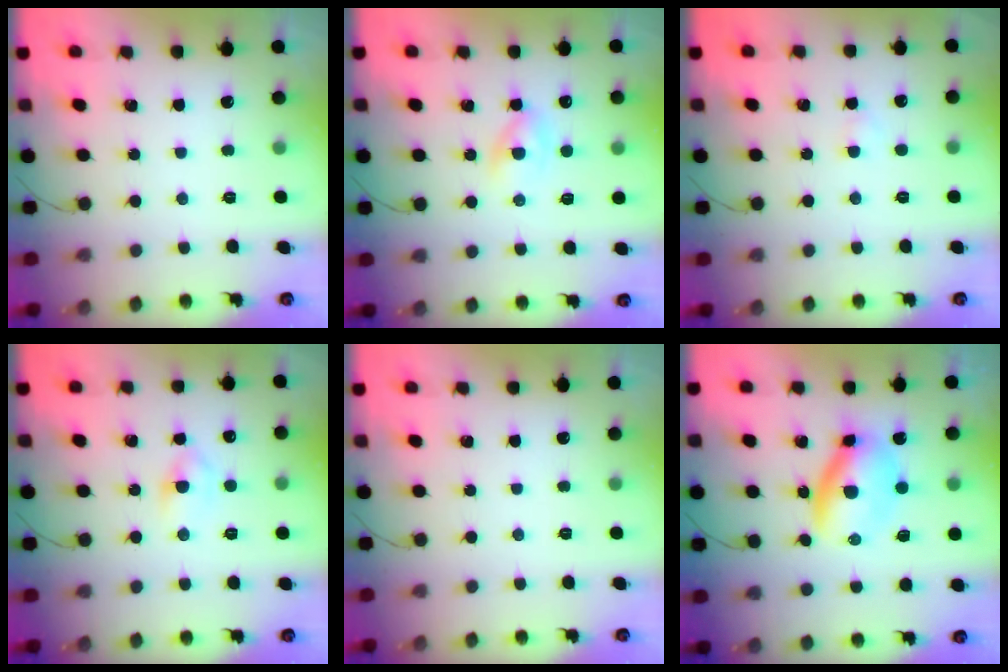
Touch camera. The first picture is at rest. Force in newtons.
{"total": 3.6, "press": 3.5, "slide": 0.9}
{"total": 1.3, "press": 1.1, "slide": 0.7}
{"total": 2.7, "press": 2.5, "slide": 1.1}
{"total": 0.0}
{"total": 7.2, "press": 7.0, "slide": 1.6}